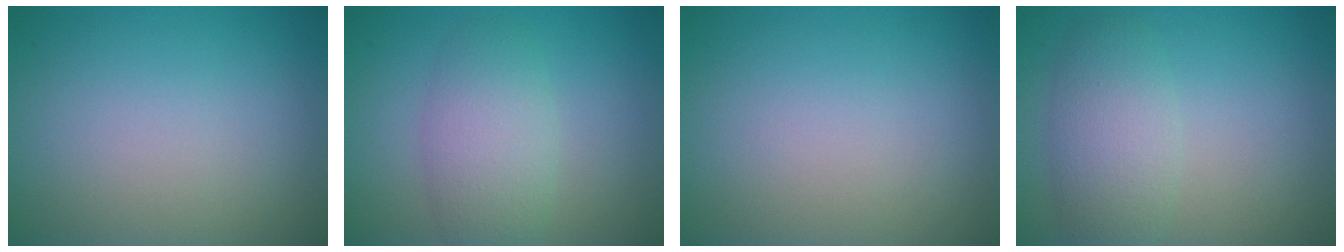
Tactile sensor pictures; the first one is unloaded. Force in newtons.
{"total": 2.7, "press": 2.7, "slide": 0.3}
{"total": 0.0}
{"total": 3.9, "press": 3.9, "slide": 0.1}